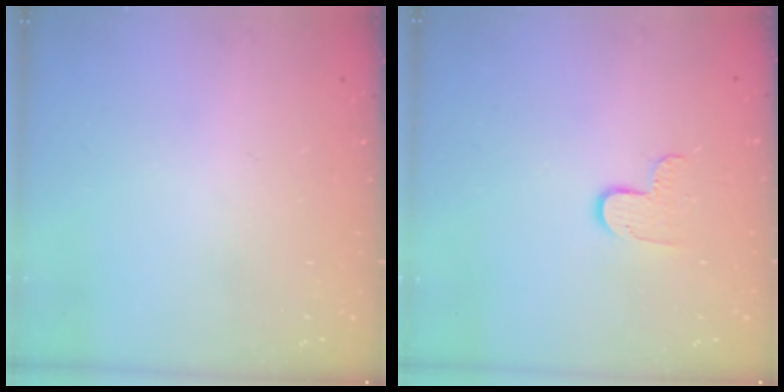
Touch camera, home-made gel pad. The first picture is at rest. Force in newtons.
{"total": 5.8, "press": 5.8, "slide": 0.8}